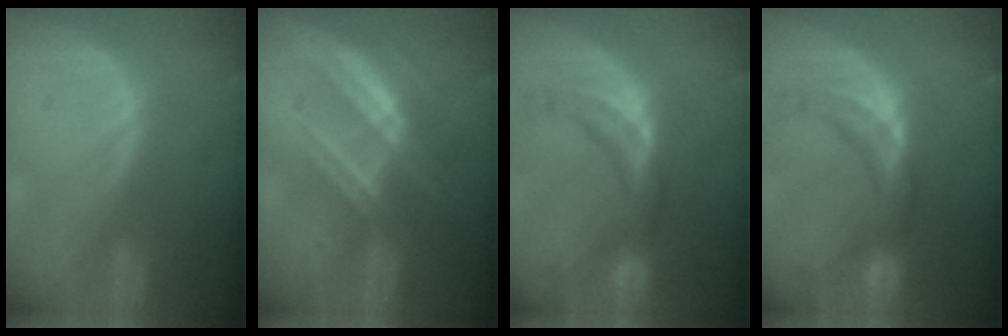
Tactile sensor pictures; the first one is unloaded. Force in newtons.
{"total": 7.5, "press": 6.7, "slide": 3.3}
{"total": 11.0, "press": 9.5, "slide": 5.6}
{"total": 11.0, "press": 9.5, "slide": 5.6}